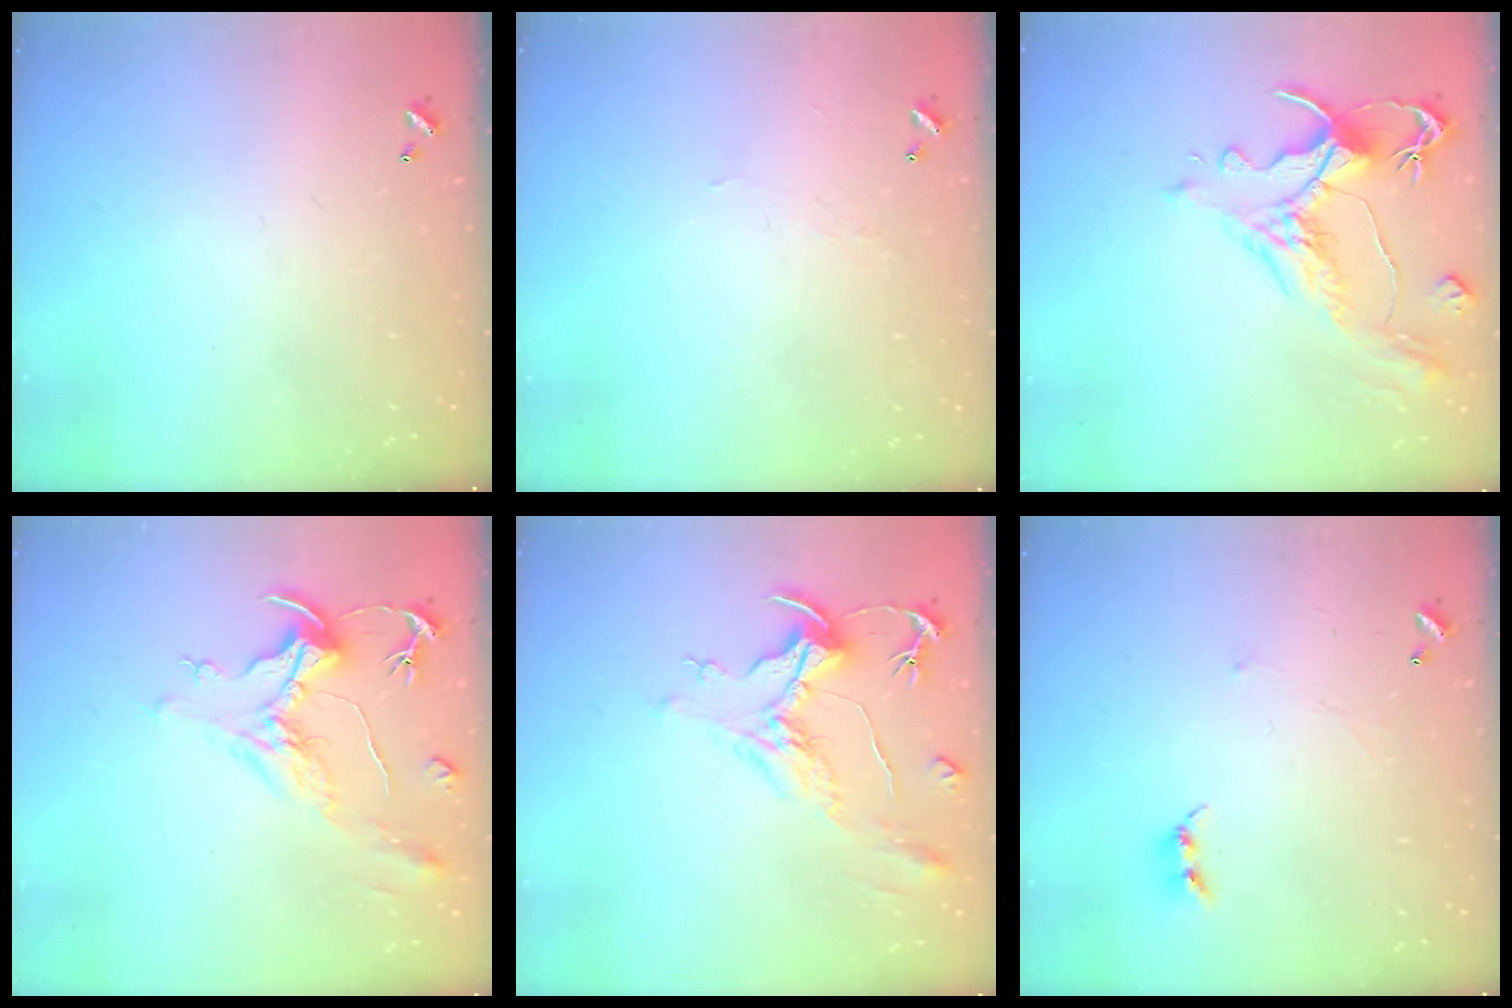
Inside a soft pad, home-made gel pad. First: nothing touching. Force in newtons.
{"total": 1.2, "press": 1.1, "slide": 0.3}
{"total": 1.5, "press": 0.1, "slide": 1.5}
{"total": 2.2, "press": 1.7, "slide": 1.4}
{"total": 2.1, "press": 1.6, "slide": 1.3}
{"total": 2.4, "press": 2.4, "slide": 0.4}